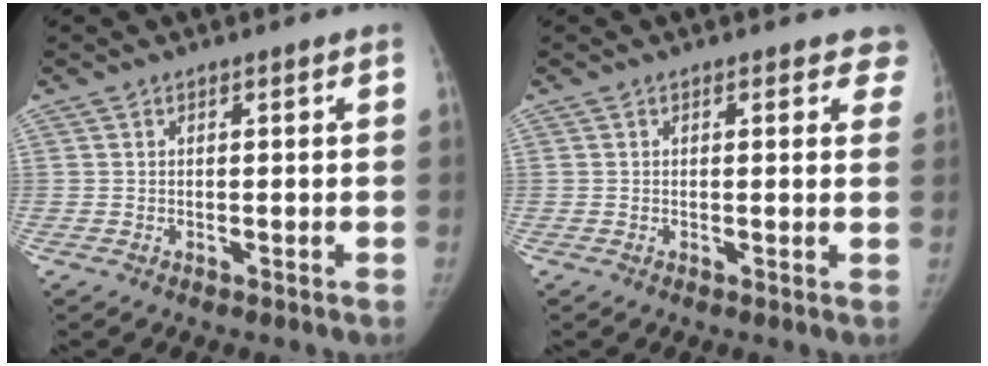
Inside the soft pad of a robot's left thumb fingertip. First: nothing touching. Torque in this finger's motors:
{"motor_torque": [-0.22, 0.32, -0.17, -0.29, -0.03]}